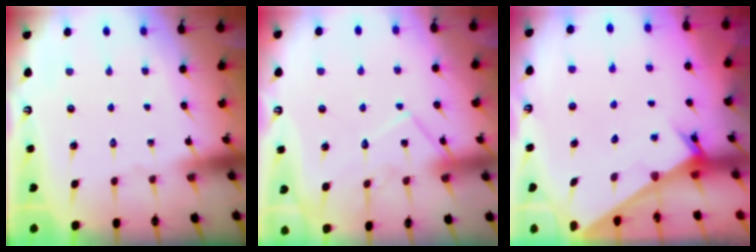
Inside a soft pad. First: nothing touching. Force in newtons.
{"total": 12.4, "press": 12.4, "slide": 0.3}
{"total": 2.6, "press": 2.6, "slide": 0.1}